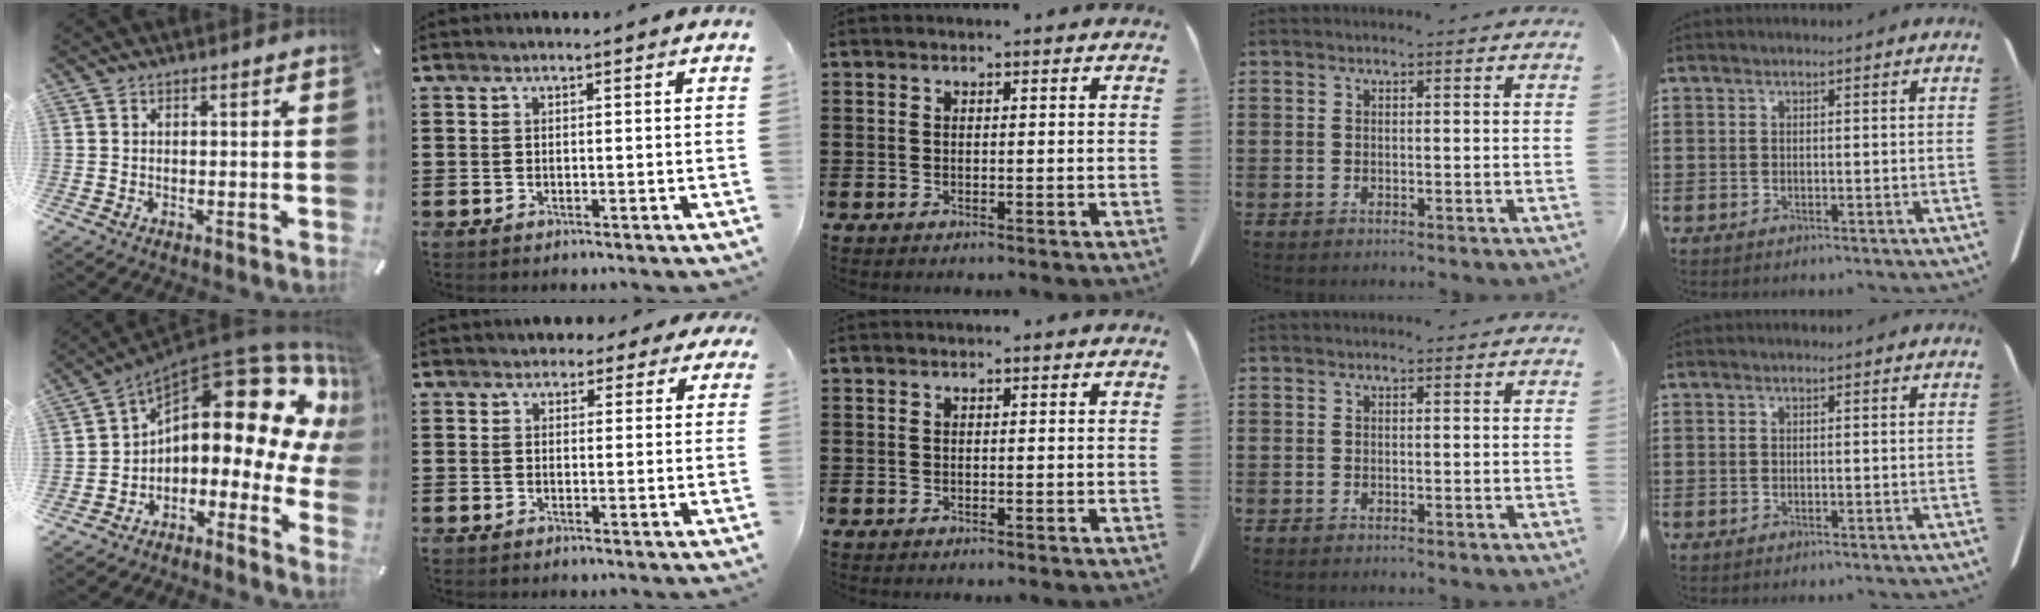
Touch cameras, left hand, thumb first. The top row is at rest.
{"thumb": {"total": 18.4, "force": [9.0, 8.4, 13.6], "torque": [-0.182, -0.081, 0.144]}, "index": {"total": 2.3, "force": [1.6, 1.5, 0.4], "torque": [-0.009, 0.006, 0.028]}}